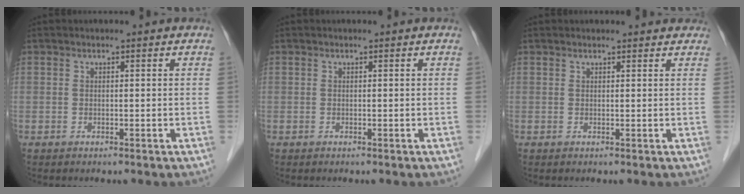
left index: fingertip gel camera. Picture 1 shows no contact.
{"total": 0.0}
{"total": 3.8, "force": [3.6, 1.0, 0.8], "torque": [-0.006, 0.016, 0.033]}